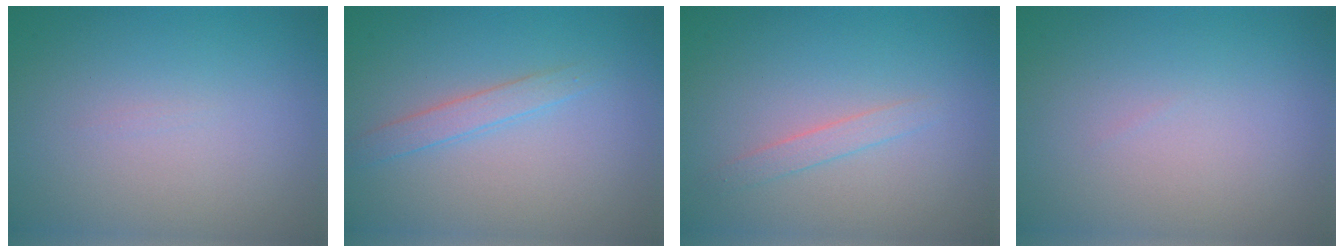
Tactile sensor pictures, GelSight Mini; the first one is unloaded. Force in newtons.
{"total": 1.7, "press": 1.7, "slide": 0.1}
{"total": 1.2, "press": 1.2, "slide": 0.1}
{"total": 0.0}